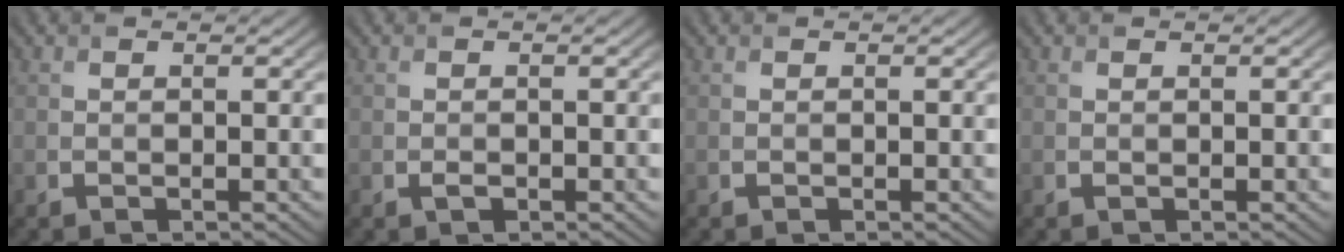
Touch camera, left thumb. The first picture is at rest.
{"total": 0.7, "force": [-0.3, 0.4, 0.5], "torque": [-0.010, -0.002, -0.005]}
{"total": 0.0}
{"total": 0.0}